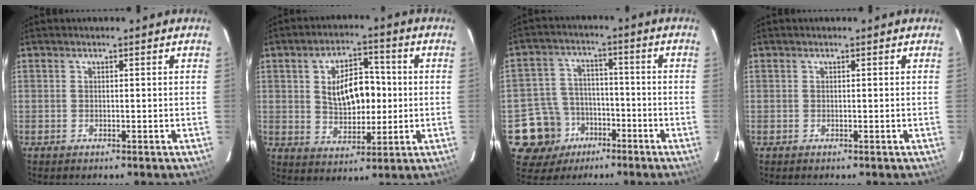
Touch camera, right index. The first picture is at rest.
{"total": 10.5, "force": [1.0, 6.1, 8.4], "torque": [-0.149, 0.019, 0.030]}
{"total": 10.5, "force": [-5.1, 9.0, 1.4], "torque": [-0.057, 0.033, -0.068]}
{"total": 0.0}